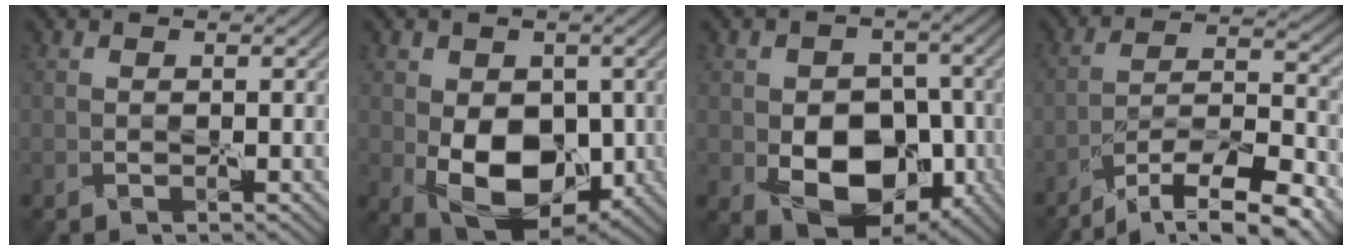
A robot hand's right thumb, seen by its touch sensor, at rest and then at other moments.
{"total": 9.1, "force": [-1.7, 6.2, 6.5], "torque": [-0.104, -0.017, -0.028]}
{"total": 10.1, "force": [-3.2, 7.1, 6.5], "torque": [-0.094, -0.019, -0.047]}
{"total": 12.5, "force": [-10.4, 2.5, 6.4], "torque": [-0.112, -0.003, -0.173]}